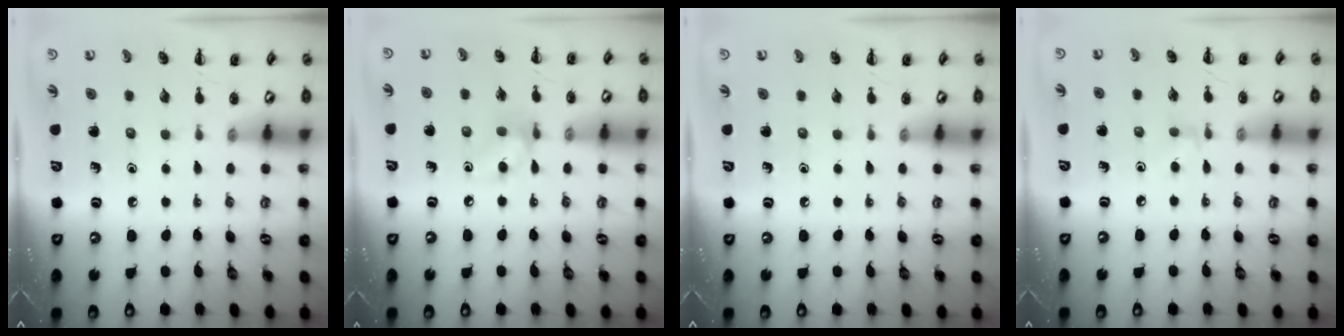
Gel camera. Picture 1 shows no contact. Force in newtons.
{"total": 6.1, "press": 6.1, "slide": 0.5}
{"total": 0.0}
{"total": 2.8, "press": 2.6, "slide": 1.1}